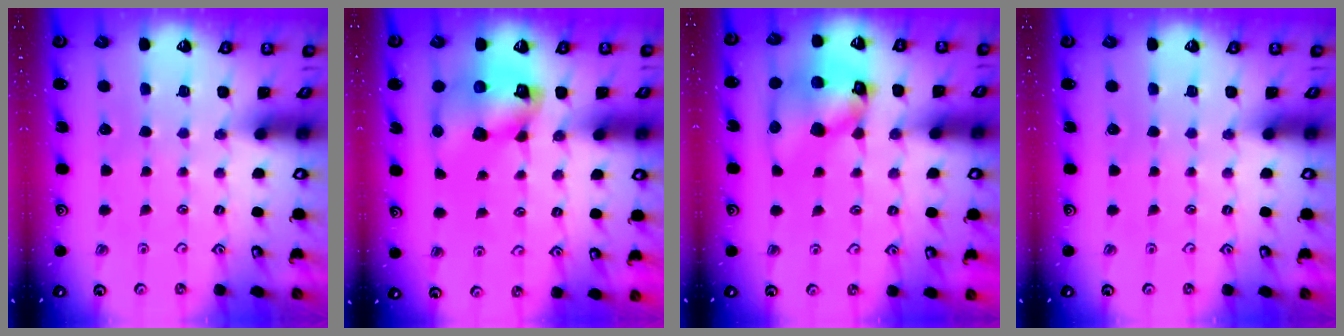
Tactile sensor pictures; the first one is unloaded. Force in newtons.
{"total": 11.6, "press": 11.5, "slide": 1.4}
{"total": 13.1, "press": 13.0, "slide": 1.7}
{"total": 0.0}